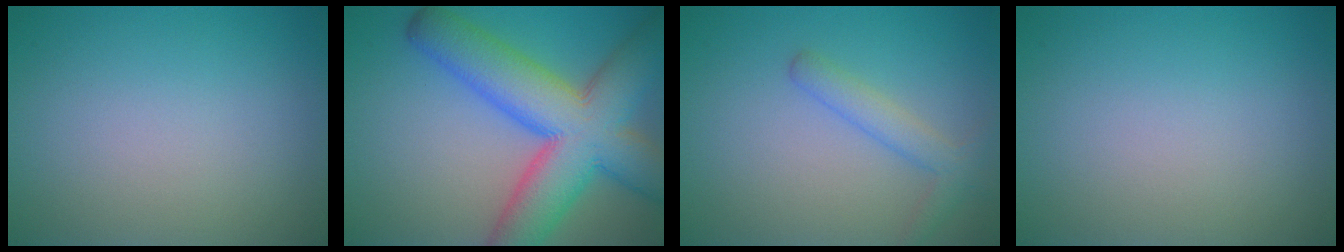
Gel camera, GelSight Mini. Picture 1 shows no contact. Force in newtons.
{"total": 11.7, "press": 11.7, "slide": 0.5}
{"total": 2.4, "press": 2.4, "slide": 0.1}
{"total": 0.0}